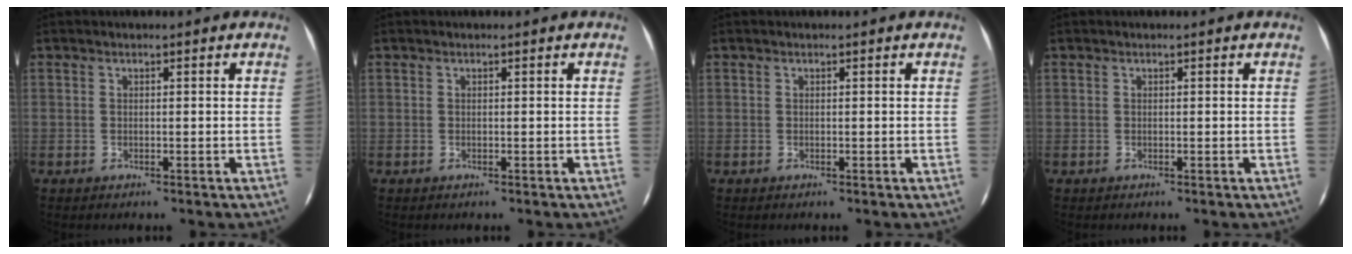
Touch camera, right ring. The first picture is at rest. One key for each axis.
{"total": 0.0}
{"total": 0.0}
{"total": 0.0}